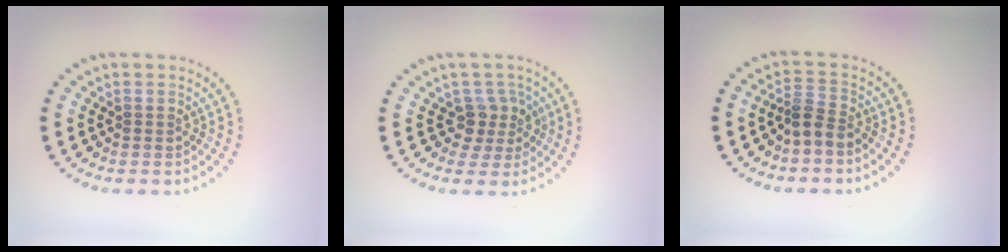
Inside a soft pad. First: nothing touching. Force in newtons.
{"total": 2.5, "press": 2.1, "slide": 1.5}
{"total": 2.3, "press": 1.7, "slide": 1.6}